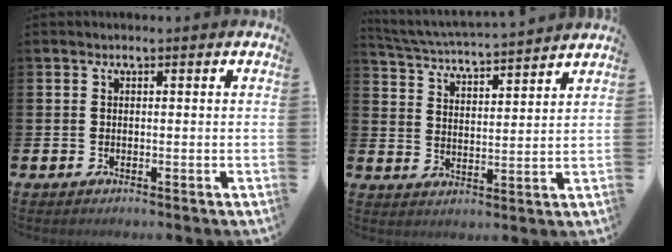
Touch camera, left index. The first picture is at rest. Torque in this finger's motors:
{"motor_torque": [0.51, -1.00, 0.10, 0.04]}